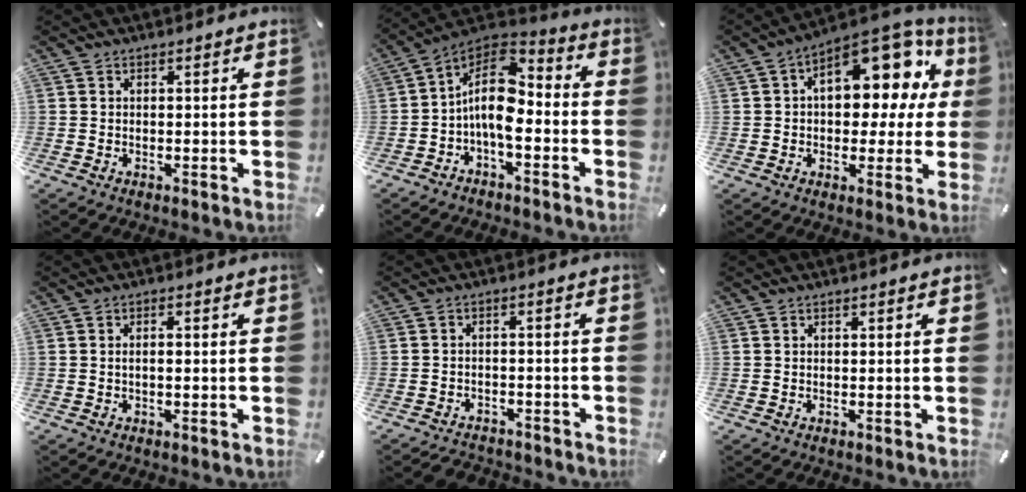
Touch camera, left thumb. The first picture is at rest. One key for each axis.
{"total": 12.7, "fx": -2.1, "fy": 7.5, "fz": 10.1, "tx": -0.200, "ty": 0.005, "tz": -0.041}
{"total": 18.1, "fx": 6.4, "fy": 10.3, "fz": 13.4, "tx": -0.164, "ty": -0.045, "tz": 0.107}
{"total": 1.2, "fx": -0.2, "fy": 0.3, "fz": 1.1, "tx": -0.021, "ty": 0.001, "tz": -0.005}
{"total": 3.0, "fx": -2.6, "fy": 1.4, "fz": 0.4, "tx": -0.016, "ty": 0.013, "tz": -0.054}
{"total": 0.0}